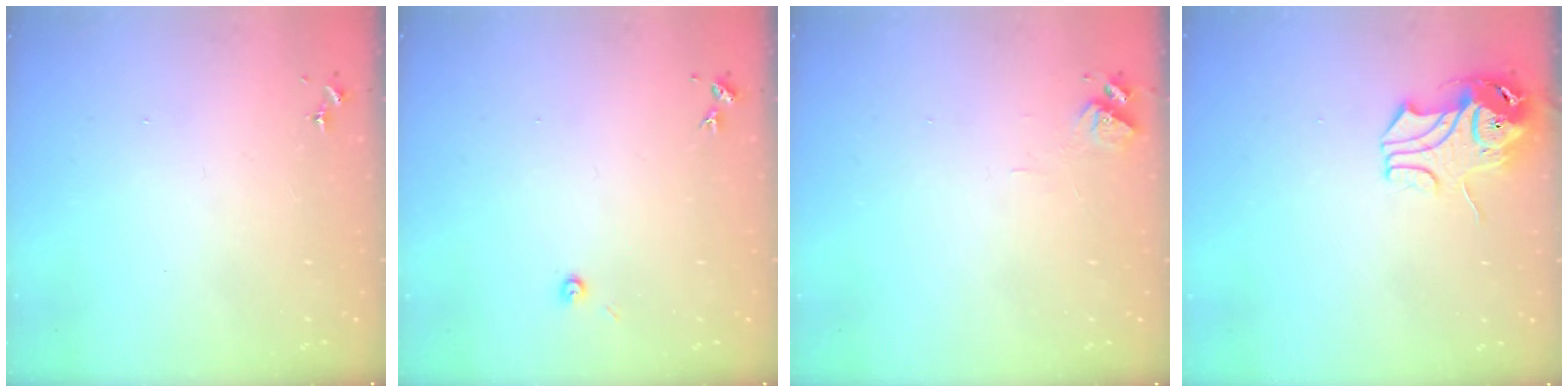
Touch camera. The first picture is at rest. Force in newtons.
{"total": 3.2, "press": 3.2, "slide": 0.3}
{"total": 6.4, "press": 6.4, "slide": 0.8}
{"total": 9.5, "press": 9.4, "slide": 1.2}